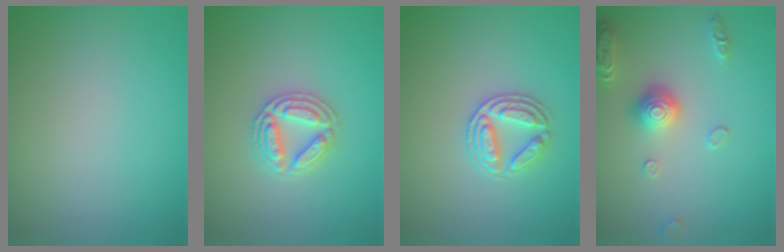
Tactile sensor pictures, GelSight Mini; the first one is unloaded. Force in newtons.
{"total": 3.7, "press": 3.6, "slide": 0.6}
{"total": 2.7, "press": 2.6, "slide": 0.7}
{"total": 2.9, "press": 2.9, "slide": 0.2}